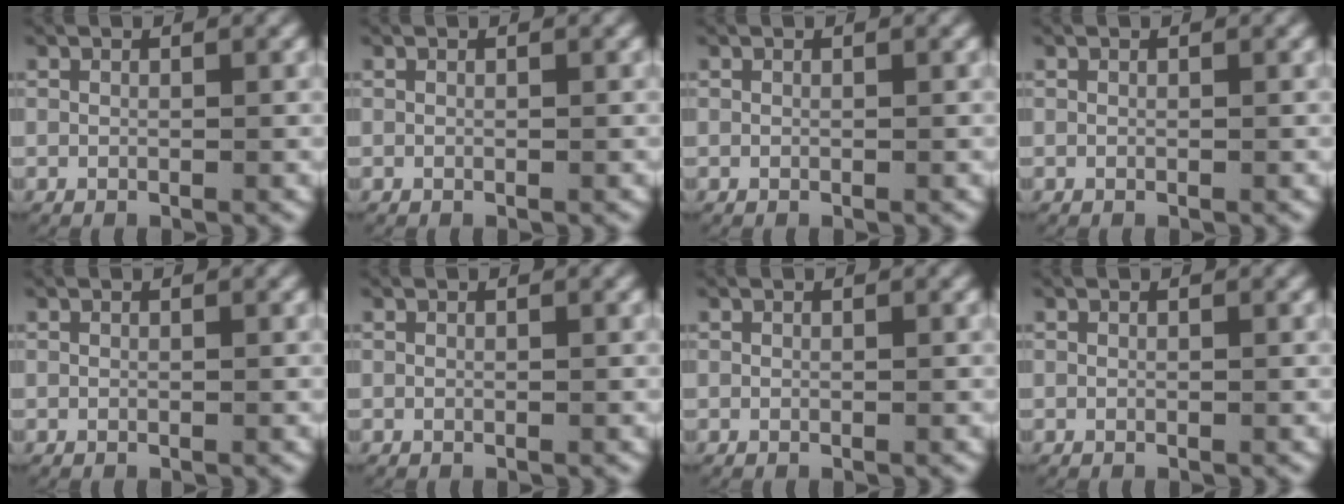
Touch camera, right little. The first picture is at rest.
{"total": 0.0}
{"total": 0.0}
{"total": 0.0}
{"total": 0.0}
{"total": 0.0}
{"total": 0.0}
{"total": 0.0}